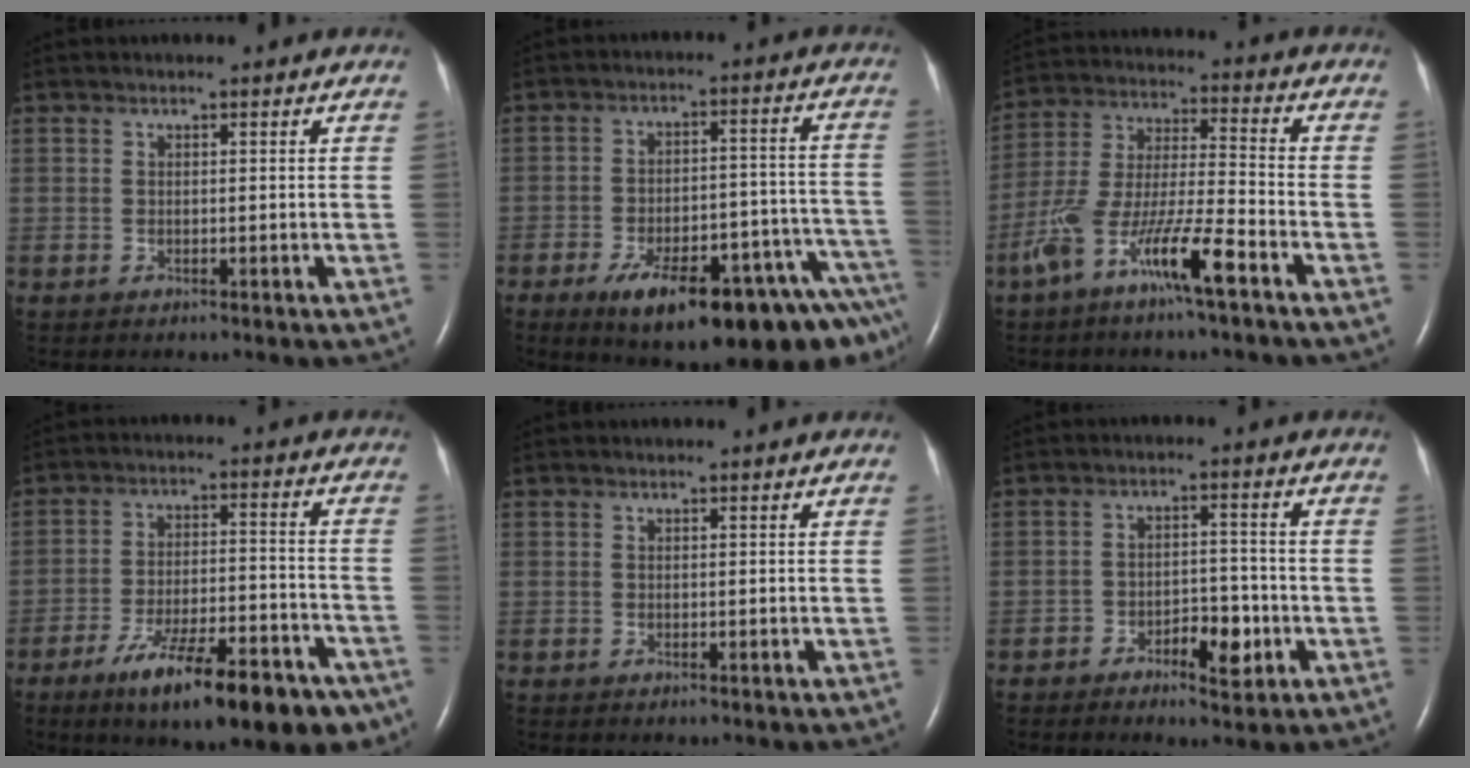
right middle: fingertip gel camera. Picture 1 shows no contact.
{"total": 21.1, "force": [-14.3, 4.3, 14.9], "torque": [-0.126, 0.028, -0.199]}
{"total": 11.7, "force": [-6.8, 1.1, 9.5], "torque": [-0.196, -0.005, -0.133]}
{"total": 16.6, "force": [-10.9, 4.4, 11.7], "torque": [-0.144, 0.003, -0.167]}
{"total": 0.0}
{"total": 5.6, "force": [-2.8, 2.5, 4.2], "torque": [-0.064, 0.009, -0.039]}